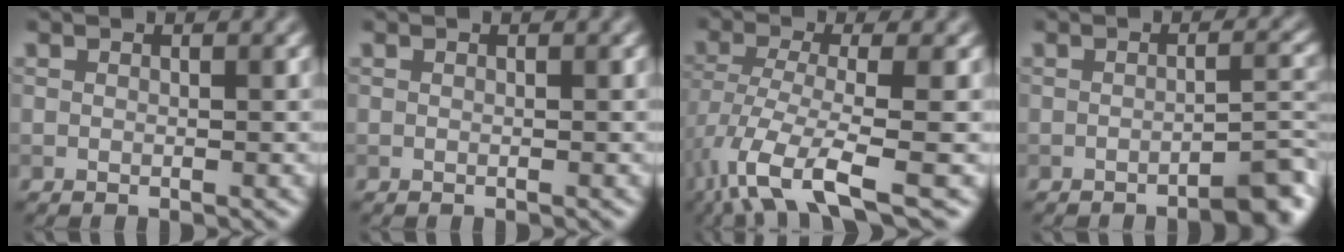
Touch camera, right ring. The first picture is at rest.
{"total": 0.0}
{"total": 7.6, "force": [-4.3, 2.0, 5.9], "torque": [-0.118, -0.010, -0.086]}
{"total": 3.1, "force": [-2.2, 0.5, 2.1], "torque": [-0.020, 0.012, -0.038]}